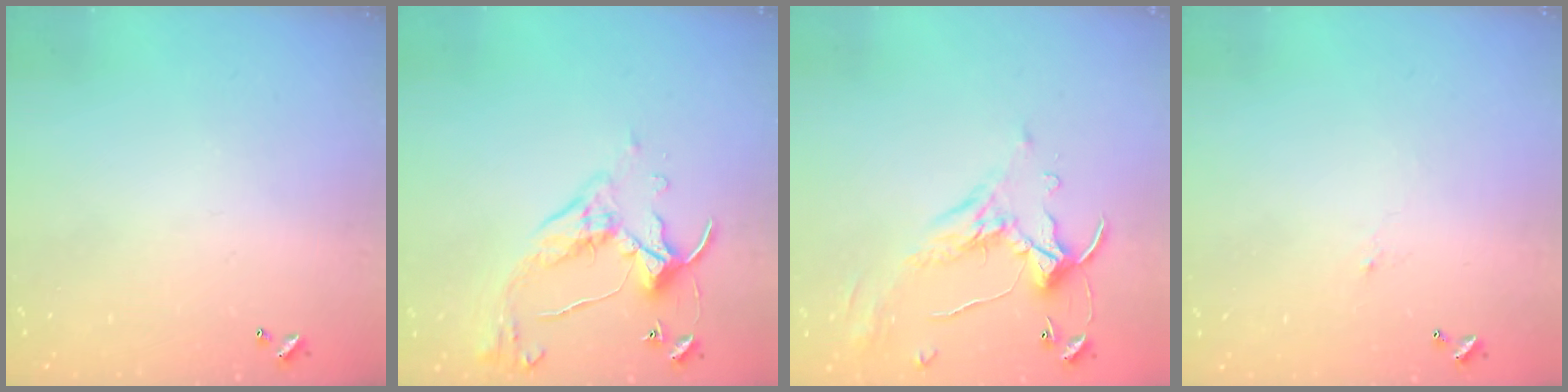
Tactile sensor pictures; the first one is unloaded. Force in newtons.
{"total": 6.7, "press": 6.6, "slide": 1.1}
{"total": 1.1, "press": 0.5, "slide": 1.0}
{"total": 0.8, "press": 0.7, "slide": 0.5}